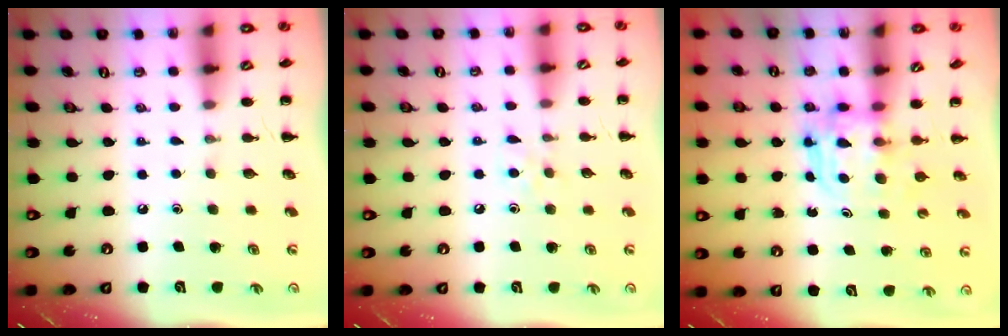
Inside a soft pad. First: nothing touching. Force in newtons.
{"total": 4.3, "press": 4.1, "slide": 1.2}
{"total": 3.8, "press": 3.7, "slide": 0.2}